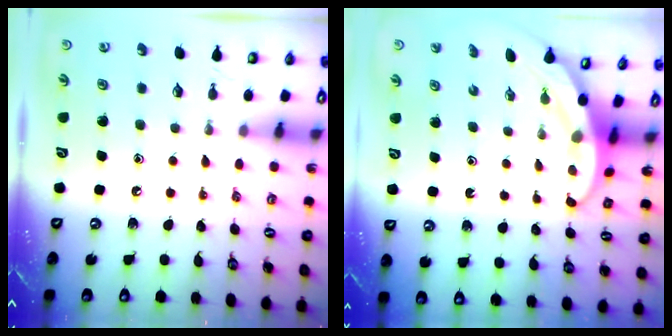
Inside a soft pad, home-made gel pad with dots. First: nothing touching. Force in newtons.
{"total": 3.5, "press": 3.5, "slide": 0.1}